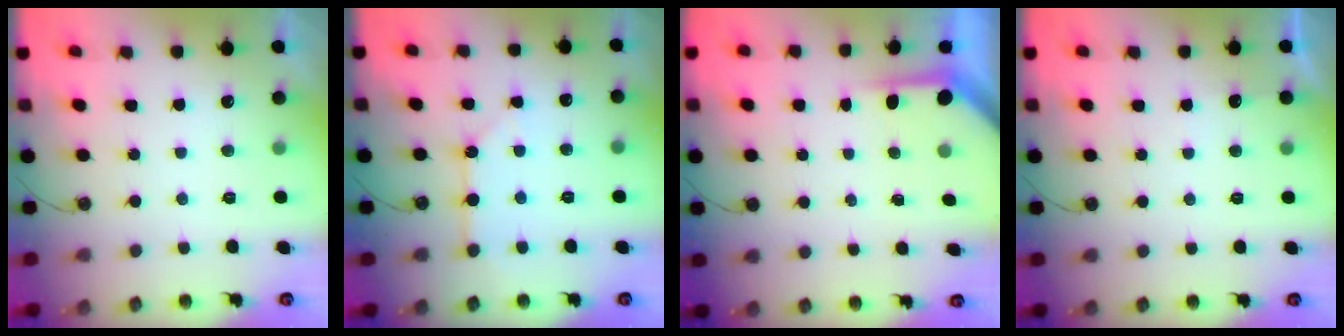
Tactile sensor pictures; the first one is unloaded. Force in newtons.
{"total": 2.5, "press": 2.5, "slide": 0.2}
{"total": 3.7, "press": 3.7, "slide": 0.3}
{"total": 2.5, "press": 2.5, "slide": 0.3}